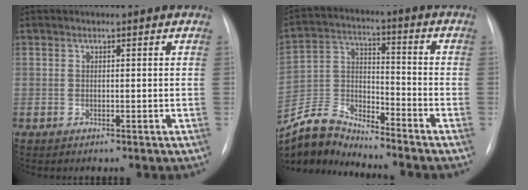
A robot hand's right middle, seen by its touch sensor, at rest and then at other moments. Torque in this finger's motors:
{"motor_torque": [-0.28, 0.00, -0.04, -0.01]}